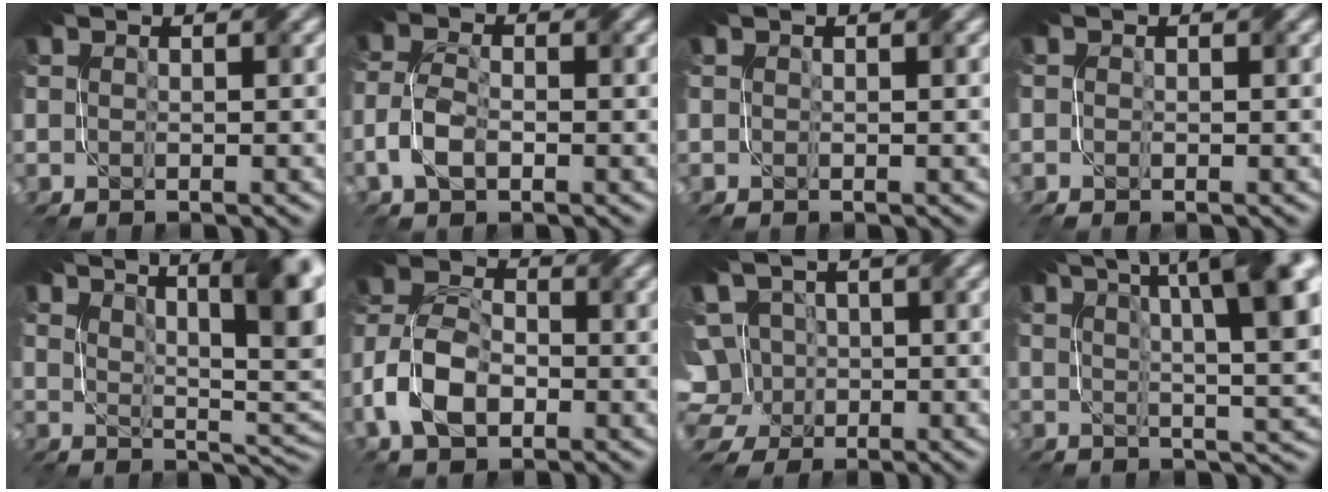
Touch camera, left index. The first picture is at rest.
{"total": 3.2, "force": [-1.5, 1.6, 2.4], "torque": [-0.055, 0.004, -0.033]}
{"total": 0.0}
{"total": 0.9, "force": [-0.4, 0.5, 0.6], "torque": [-0.012, -0.002, -0.002]}
{"total": 12.9, "force": [6.9, 4.4, 10.1], "torque": [-0.115, 0.021, 0.085]}
{"total": 6.7, "force": [-2.8, 4.1, 4.5], "torque": [-0.095, 0.008, -0.059]}
{"total": 6.5, "force": [-0.7, 5.8, 3.0], "torque": [-0.064, 0.023, -0.027]}
{"total": 14.7, "force": [5.6, 5.2, 12.5], "torque": [-0.137, 0.043, 0.064]}